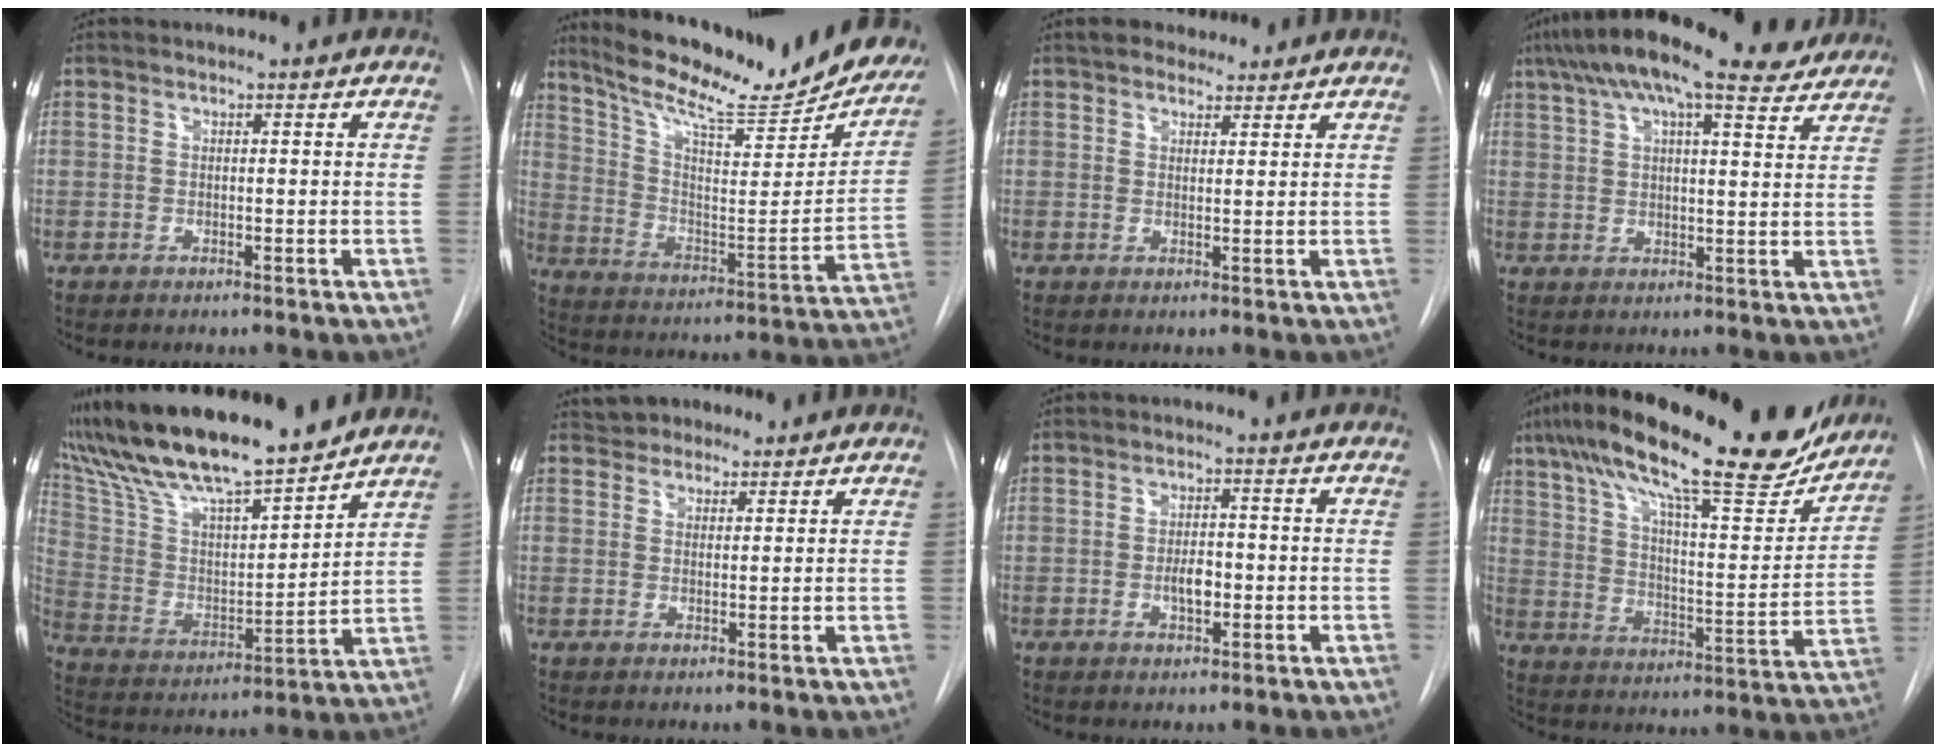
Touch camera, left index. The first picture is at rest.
{"total": 26.1, "force": [22.6, 4.9, 12.1], "torque": [-0.191, -0.050, 0.319]}
{"total": 4.5, "force": [3.7, 2.1, 1.3], "torque": [-0.012, 0.019, 0.060]}
{"total": 17.6, "force": [13.6, 4.3, 10.3], "torque": [-0.184, 0.054, 0.190]}
{"total": 21.2, "force": [18.2, 2.6, 10.5], "torque": [-0.195, 0.008, 0.319]}
{"total": 3.8, "force": [3.2, 2.2, 0.3], "torque": [-0.005, 0.024, 0.050]}
{"total": 3.3, "force": [-0.8, 1.5, 2.8], "torque": [-0.047, 0.003, -0.011]}
{"total": 26.7, "force": [20.9, 5.3, 15.8], "torque": [-0.259, 0.019, 0.301]}